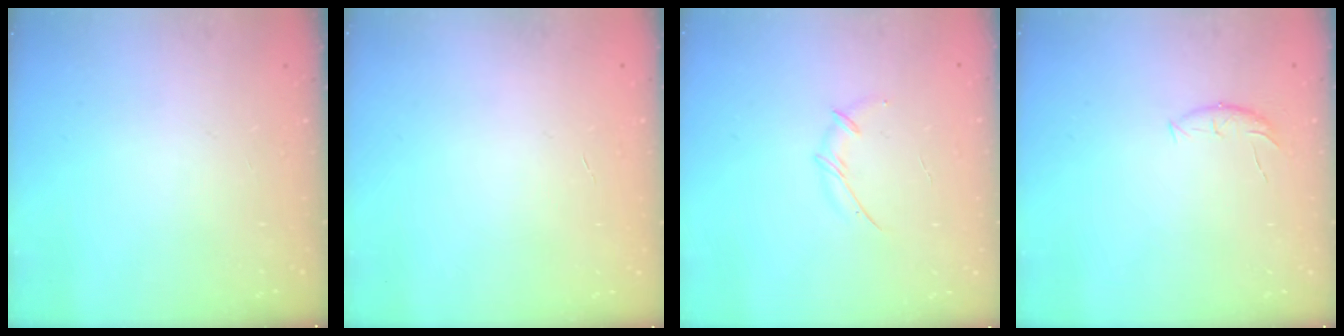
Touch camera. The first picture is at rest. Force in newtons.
{"total": 0.0}
{"total": 4.8, "press": 4.7, "slide": 1.0}
{"total": 6.0, "press": 5.8, "slide": 1.3}